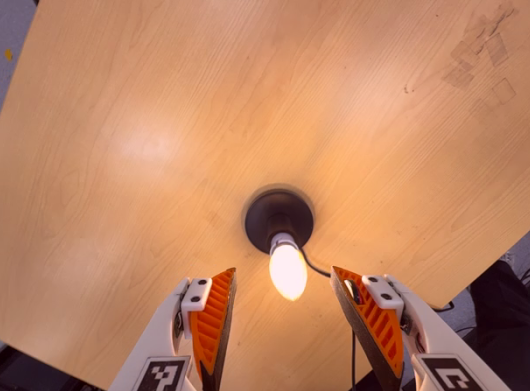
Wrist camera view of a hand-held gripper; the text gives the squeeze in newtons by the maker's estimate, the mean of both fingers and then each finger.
{"total": 0.0}